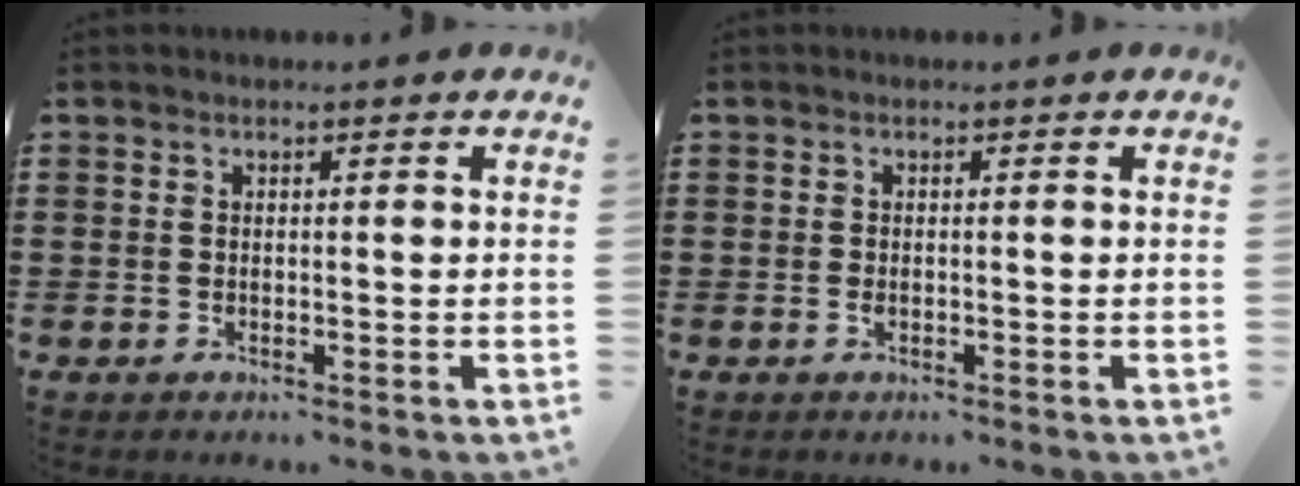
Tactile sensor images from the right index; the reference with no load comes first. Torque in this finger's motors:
{"motor_torque": [1.95, 0.18, 0.03, -0.03]}